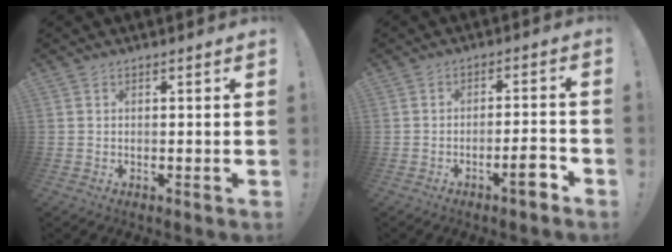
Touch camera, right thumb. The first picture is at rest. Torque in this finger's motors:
{"motor_torque": [0.56, 0.08, 0.29, -0.37, 0.07]}